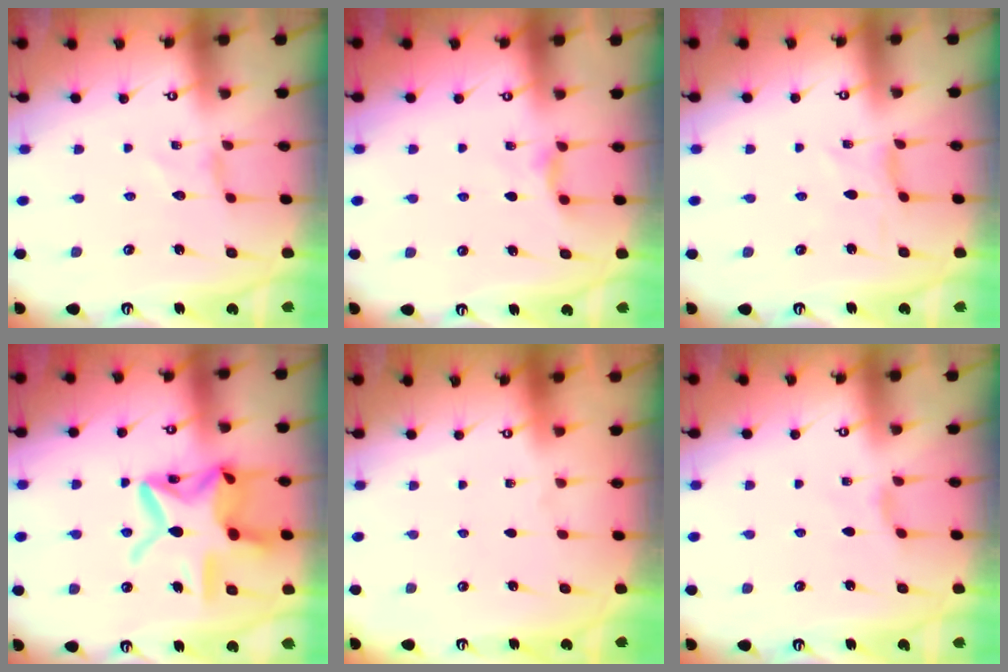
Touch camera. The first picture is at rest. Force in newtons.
{"total": 3.7, "press": 3.6, "slide": 0.6}
{"total": 0.7, "press": 0.6, "slide": 0.3}
{"total": 18.4, "press": 18.3, "slide": 1.4}
{"total": 0.0}
{"total": 1.8, "press": 1.7, "slide": 0.5}